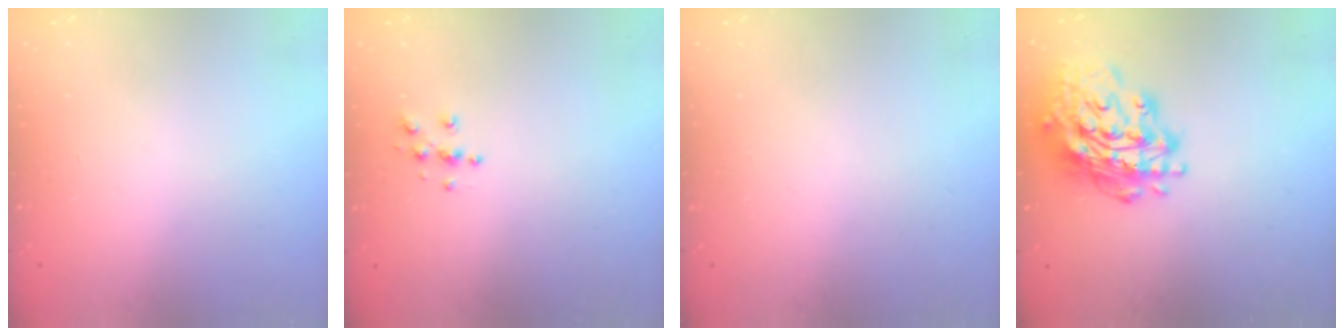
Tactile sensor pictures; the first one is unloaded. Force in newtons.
{"total": 5.0, "press": 5.0, "slide": 0.4}
{"total": 0.0}
{"total": 19.1, "press": 19.0, "slide": 1.9}